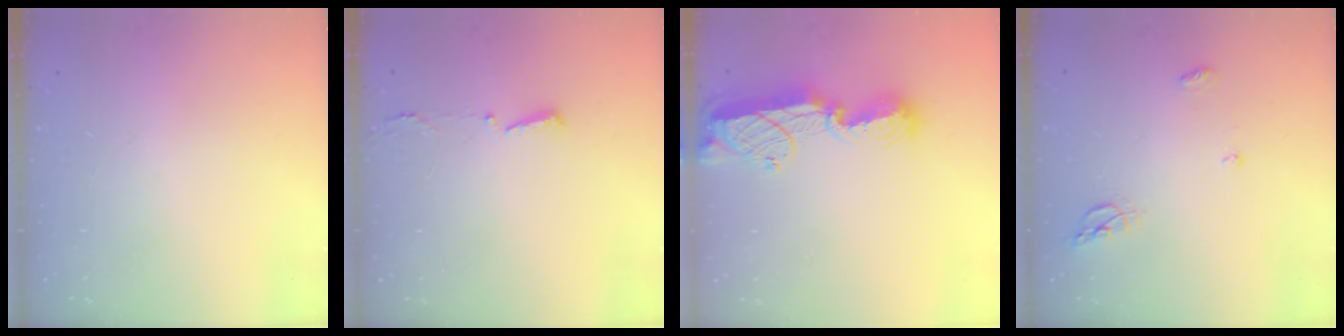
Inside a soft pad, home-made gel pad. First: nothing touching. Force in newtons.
{"total": 2.9, "press": 2.8, "slide": 0.6}
{"total": 12.4, "press": 12.4, "slide": 1.0}
{"total": 6.5, "press": 6.5, "slide": 0.1}